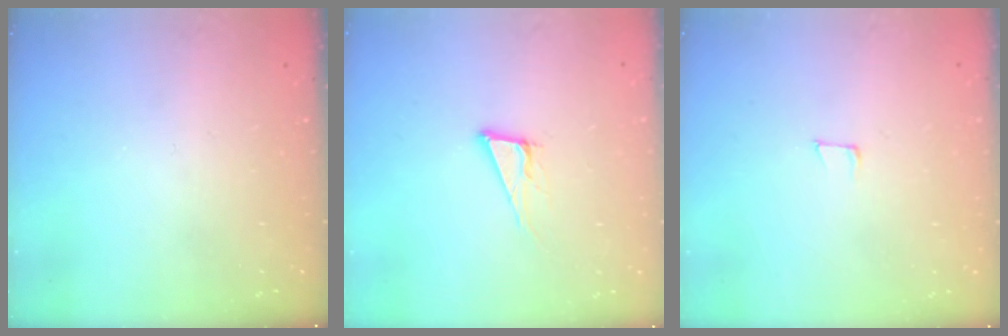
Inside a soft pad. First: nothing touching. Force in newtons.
{"total": 9.8, "press": 9.2, "slide": 3.3}
{"total": 4.1, "press": 4.0, "slide": 1.1}